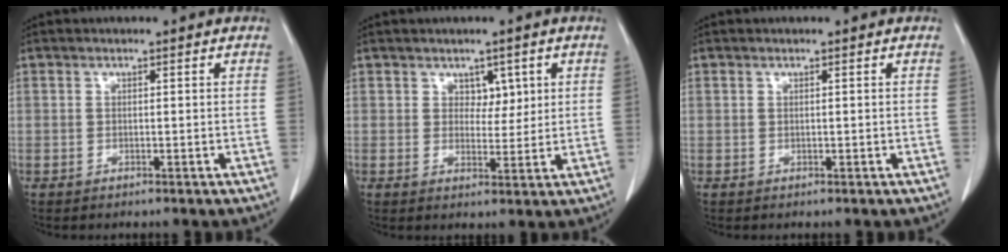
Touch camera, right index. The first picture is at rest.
{"total": 3.3, "force": [1.4, 2.2, 2.0], "torque": [-0.018, 0.001, 0.023]}
{"total": 0.0}